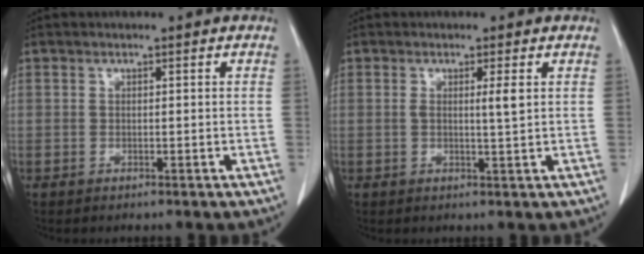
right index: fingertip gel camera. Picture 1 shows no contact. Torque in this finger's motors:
{"motor_torque": [-0.04, 0.14, 0.00, 0.03]}